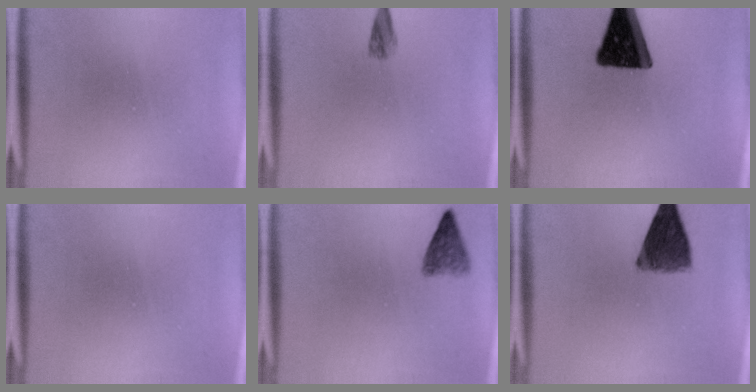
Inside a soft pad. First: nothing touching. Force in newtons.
{"total": 1.8}
{"total": 16.3}
{"total": 0.0}
{"total": 3.1}
{"total": 8.5}